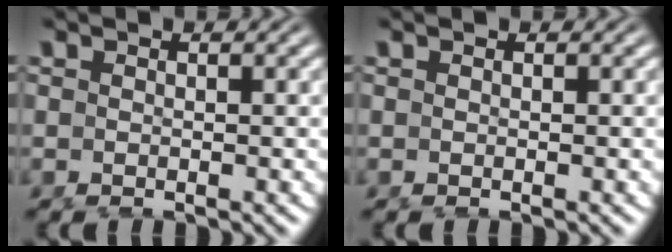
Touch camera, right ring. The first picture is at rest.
{"total": 0.0}